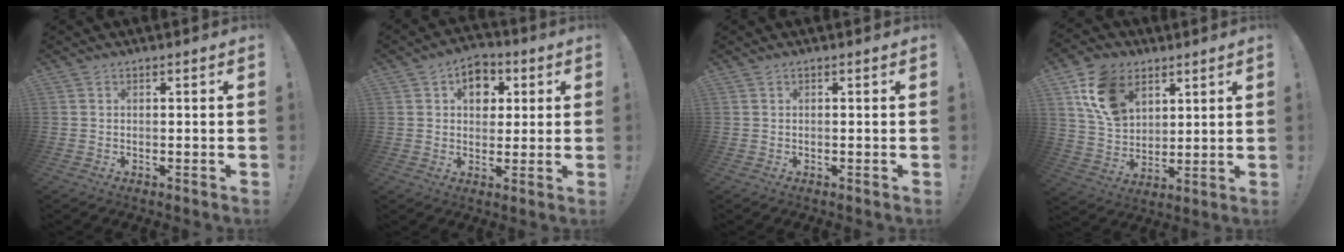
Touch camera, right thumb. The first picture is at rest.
{"total": 8.9, "force": [2.9, 7.1, 4.5], "torque": [-0.051, -0.008, 0.054]}
{"total": 0.0}
{"total": 15.0, "force": [7.4, 10.6, 7.7], "torque": [-0.125, -0.024, 0.146]}